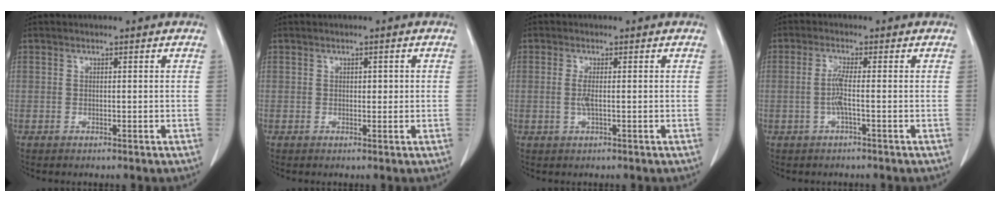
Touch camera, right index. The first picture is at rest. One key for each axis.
{"total": 1.1, "fx": 0.1, "fy": 0.6, "fz": 0.9, "tx": -0.010, "ty": 0.001, "tz": 0.001}
{"total": 1.9, "fx": -0.2, "fy": 0.2, "fz": 1.9, "tx": -0.044, "ty": -0.002, "tz": -0.003}
{"total": 2.9, "fx": -0.6, "fy": -0.3, "fz": 2.8, "tx": -0.061, "ty": -0.002, "tz": -0.014}